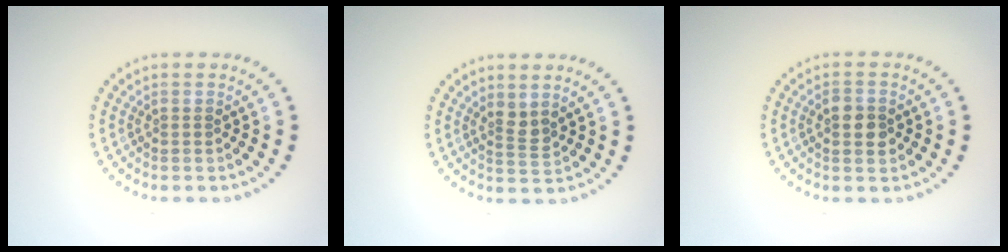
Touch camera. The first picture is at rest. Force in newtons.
{"total": 1.5, "press": 1.2, "slide": 1.0}
{"total": 2.6, "press": 2.6, "slide": 0.2}